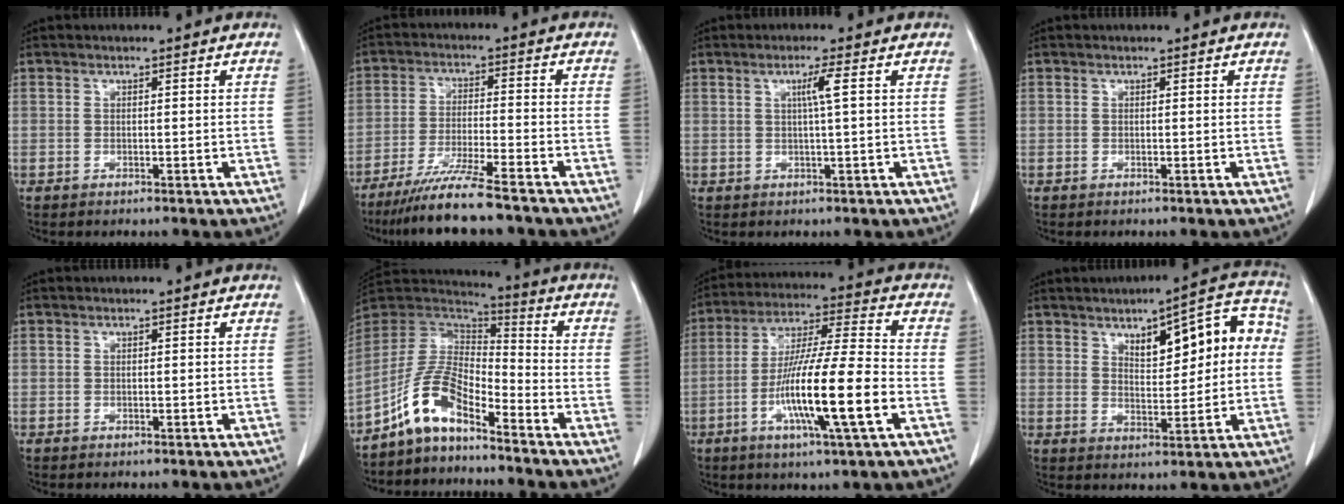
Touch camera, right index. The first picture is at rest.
{"total": 10.8, "force": [-8.9, -0.2, 6.2], "torque": [-0.103, -0.032, -0.149]}
{"total": 2.7, "force": [0.7, -0.9, 2.5], "torque": [-0.049, -0.002, 0.014]}
{"total": 0.0}
{"total": 0.0}
{"total": 9.8, "force": [-6.7, 3.3, 6.4], "torque": [-0.146, 0.024, -0.136]}
{"total": 15.9, "force": [-5.0, 0.3, 15.1], "torque": [-0.283, -0.009, -0.089]}
{"total": 11.6, "force": [2.8, 4.5, 10.4], "torque": [-0.127, 0.038, 0.042]}